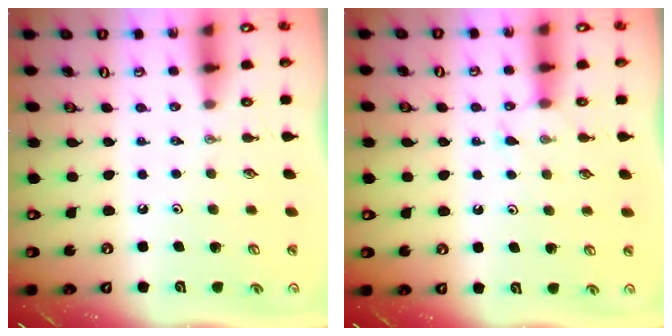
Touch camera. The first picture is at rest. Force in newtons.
{"total": 4.9, "press": 4.9, "slide": 0.6}